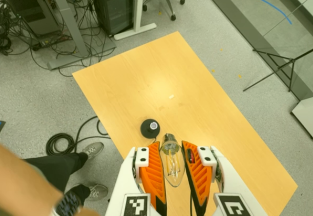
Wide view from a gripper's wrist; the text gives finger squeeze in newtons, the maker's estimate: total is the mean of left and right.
{"total": 16.5, "left": 16.6, "right": 16.4}